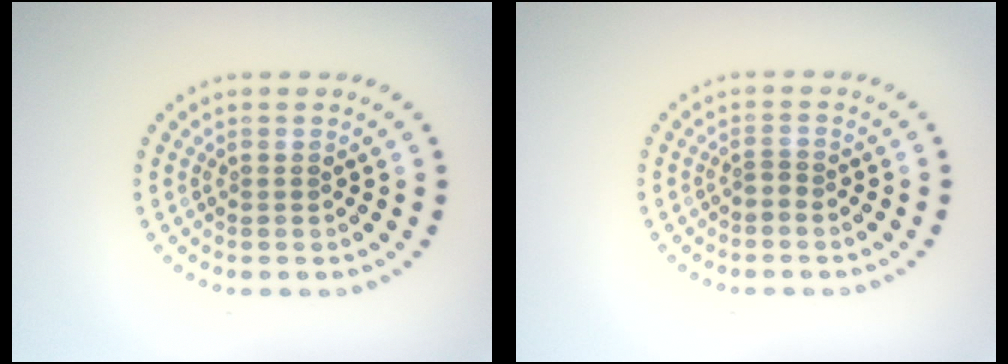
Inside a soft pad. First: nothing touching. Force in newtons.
{"total": 0.6, "press": 0.4, "slide": 0.5}